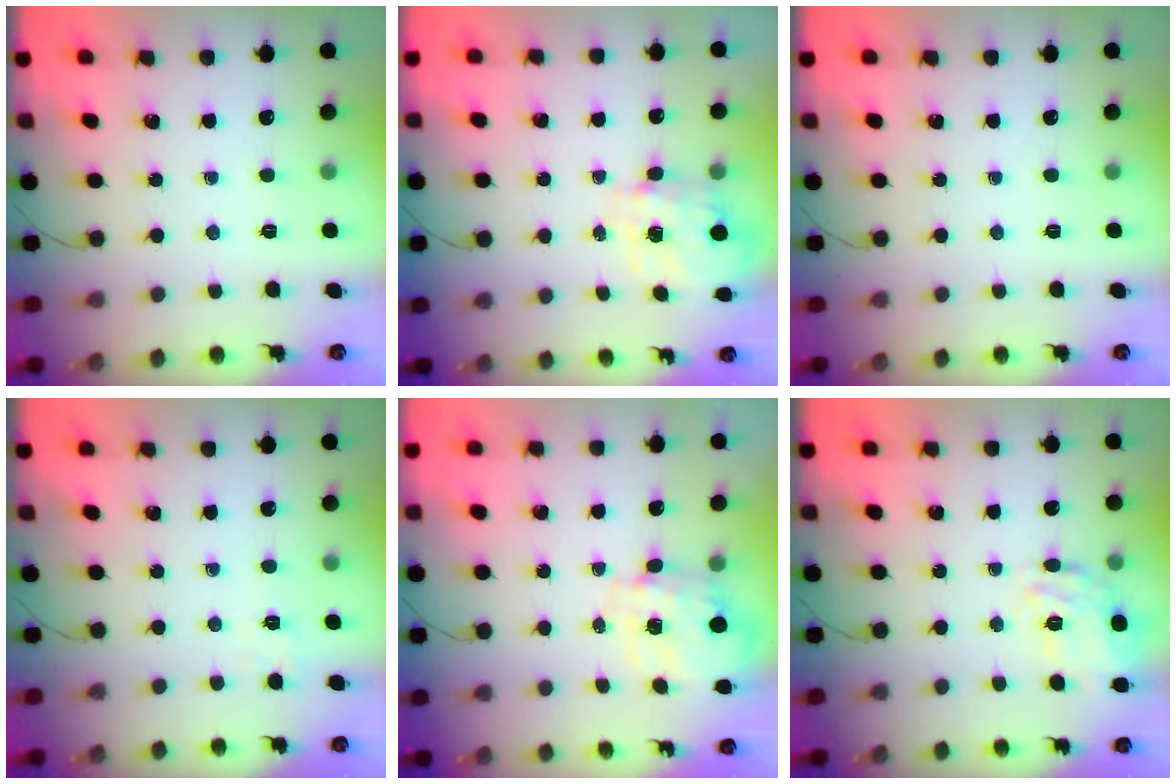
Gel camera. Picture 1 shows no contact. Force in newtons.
{"total": 3.5, "press": 3.3, "slide": 1.0}
{"total": 0.0}
{"total": 2.1, "press": 1.4, "slide": 1.6}
{"total": 2.8, "press": 2.6, "slide": 1.2}
{"total": 12.4, "press": 12.2, "slide": 1.9}